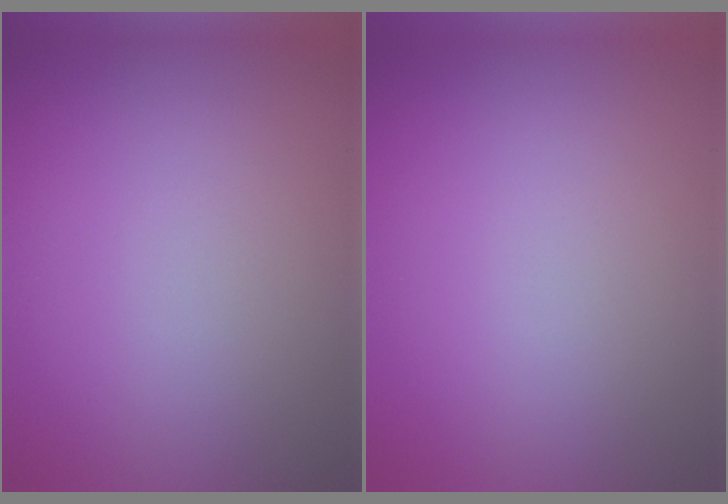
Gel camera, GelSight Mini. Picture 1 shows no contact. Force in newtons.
{"total": 0.0}